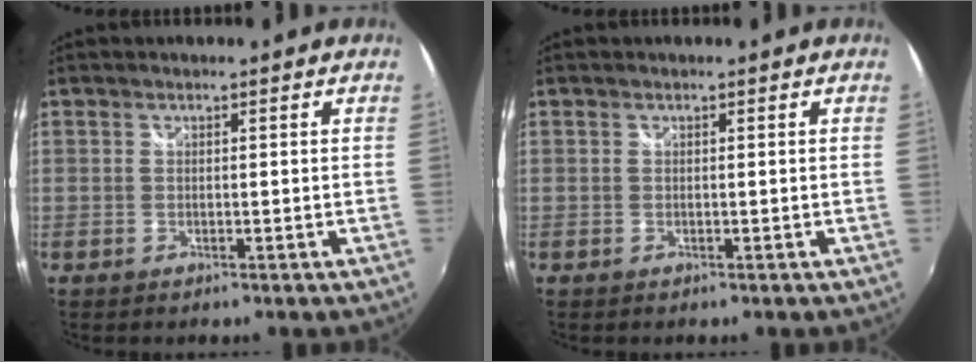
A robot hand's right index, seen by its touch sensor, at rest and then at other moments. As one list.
[{"total": 0.0}]